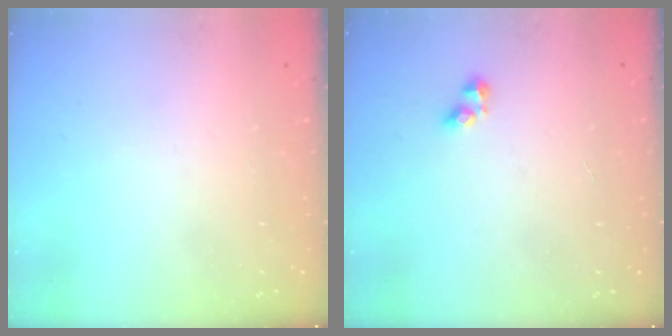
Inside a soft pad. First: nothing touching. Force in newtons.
{"total": 3.0, "press": 3.0, "slide": 0.3}